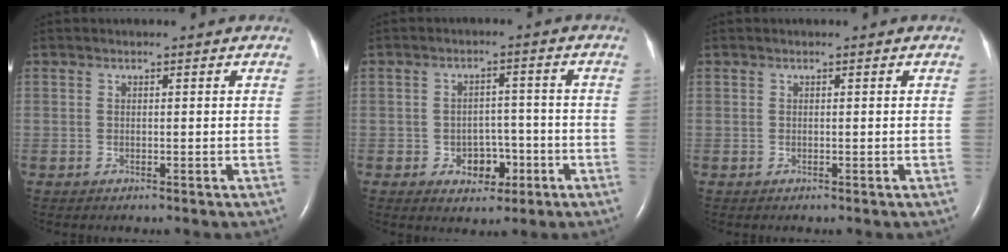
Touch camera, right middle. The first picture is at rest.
{"total": 4.8, "force": [-2.0, 3.4, 2.8], "torque": [-0.035, 0.015, -0.023]}
{"total": 0.0}